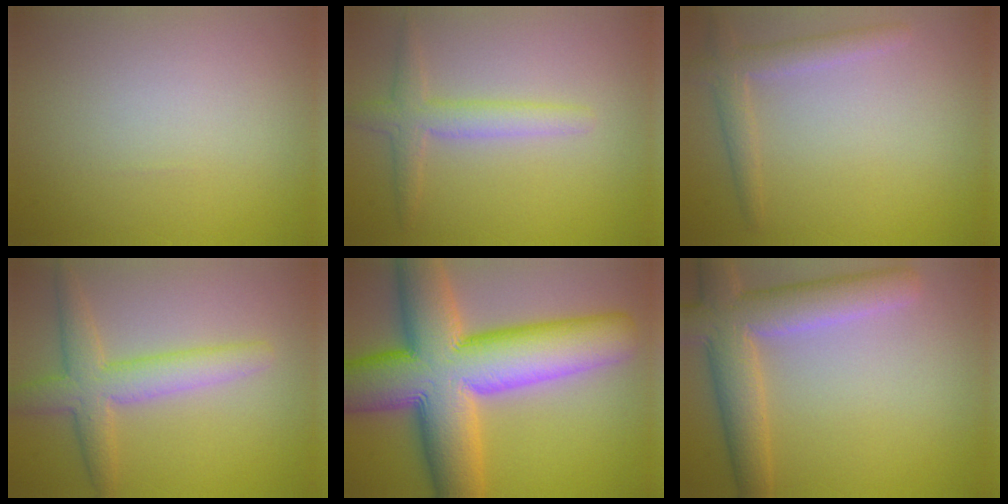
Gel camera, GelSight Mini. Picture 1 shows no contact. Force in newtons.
{"total": 2.7, "press": 2.7, "slide": 0.1}
{"total": 2.4, "press": 2.4, "slide": 0.2}
{"total": 4.3, "press": 4.2, "slide": 0.2}
{"total": 15.8, "press": 15.8, "slide": 0.6}
{"total": 6.6, "press": 6.6, "slide": 0.4}